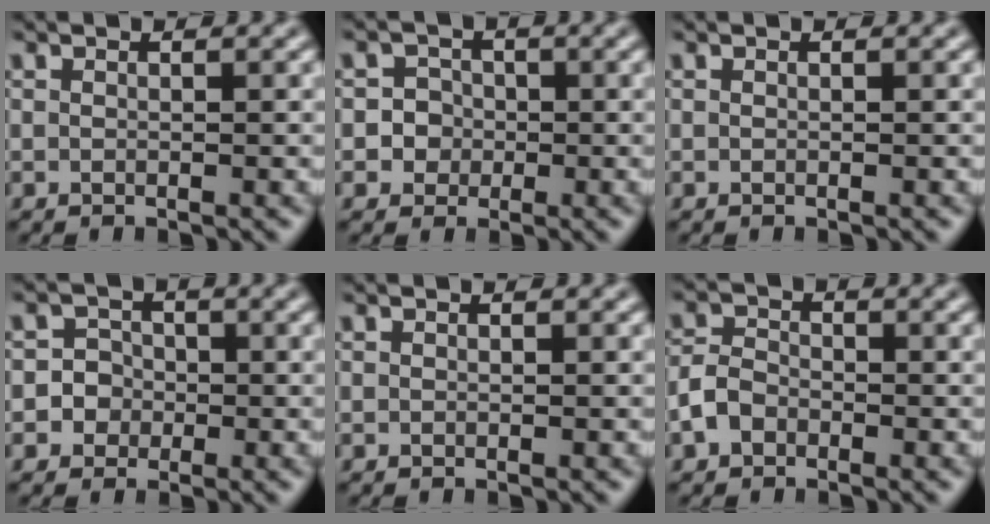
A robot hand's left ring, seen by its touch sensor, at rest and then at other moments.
{"total": 2.8, "force": [-0.3, 2.7, 0.6], "torque": [0.017, 0.014, -0.020]}
{"total": 0.0}
{"total": 3.2, "force": [-0.8, 3.0, 0.4], "torque": [0.025, 0.012, -0.031]}
{"total": 0.0}
{"total": 2.4, "force": [-1.3, 1.8, 1.1], "torque": [-0.020, 0.007, -0.033]}